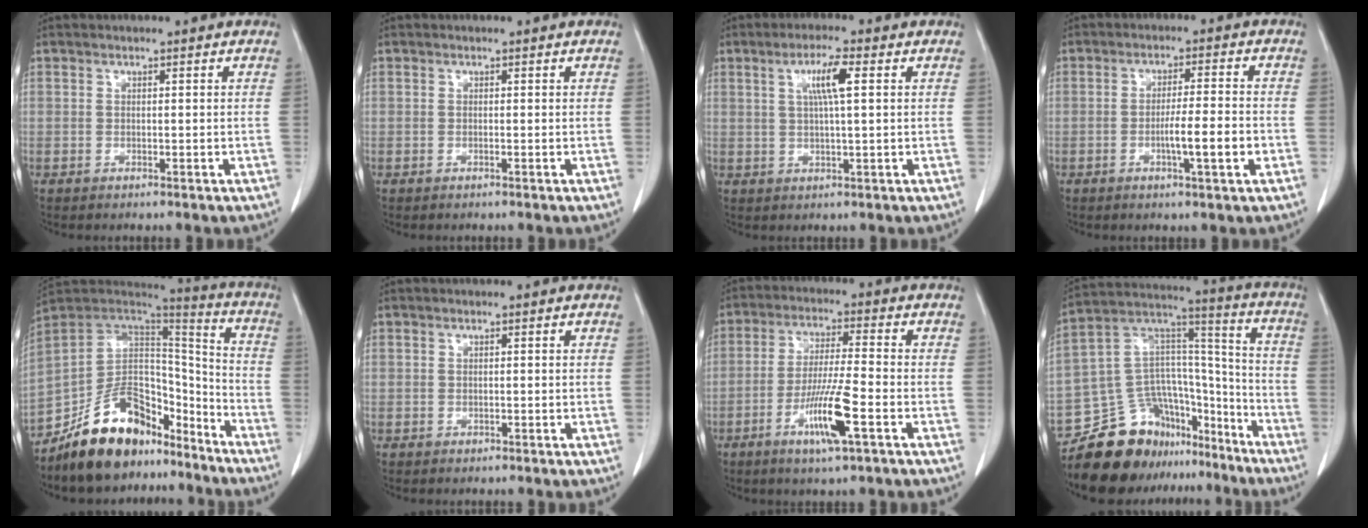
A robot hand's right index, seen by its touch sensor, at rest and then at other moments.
{"total": 0.0}
{"total": 5.3, "force": [1.6, 0.2, 5.0], "torque": [-0.093, 0.004, 0.029]}
{"total": 6.1, "force": [-1.8, 0.0, 5.9], "torque": [-0.091, -0.001, -0.027]}
{"total": 16.0, "force": [-11.9, 8.1, 7.0], "torque": [-0.113, 0.057, -0.204]}
{"total": 0.0}
{"total": 9.4, "force": [-3.9, 0.2, 8.6], "torque": [-0.161, -0.013, -0.071]}
{"total": 19.4, "force": [-15.2, 9.8, 6.8], "torque": [-0.108, 0.070, -0.251]}